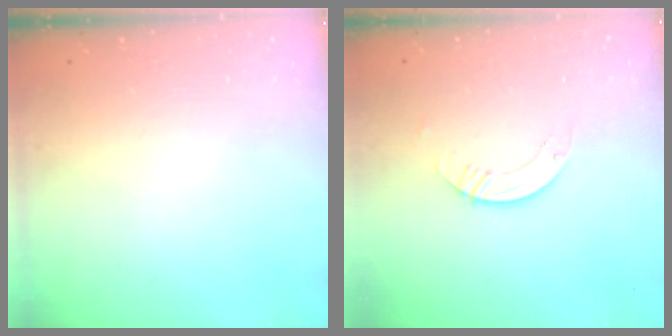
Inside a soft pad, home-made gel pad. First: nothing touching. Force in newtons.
{"total": 3.8, "press": 3.8, "slide": 0.4}